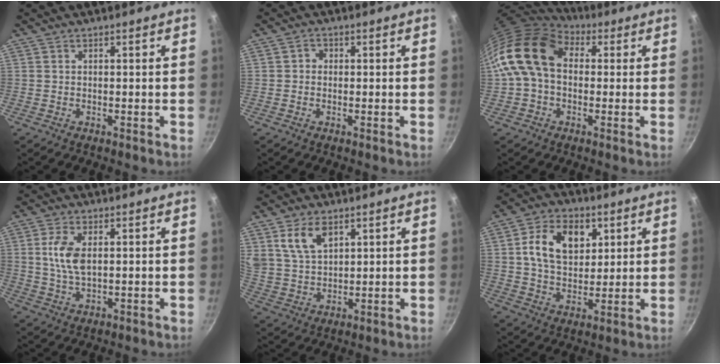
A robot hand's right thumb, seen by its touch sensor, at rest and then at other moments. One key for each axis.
{"total": 1.4, "fx": -0.1, "fy": 1.3, "fz": 0.5, "tx": -0.004, "ty": 0.004, "tz": -0.006}
{"total": 14.5, "fx": 2.2, "fy": 10.3, "fz": 9.9, "tx": -0.162, "ty": 0.018, "tz": 0.021}
{"total": 6.8, "fx": 1.2, "fy": 3.5, "fz": 5.7, "tx": -0.112, "ty": -0.001, "tz": 0.024}
{"total": 8.5, "fx": 4.3, "fy": 5.1, "fz": 5.2, "tx": -0.081, "ty": -0.020, "tz": 0.093}
{"total": 12.4, "fx": 3.8, "fy": 8.5, "fz": 8.1, "tx": -0.113, "ty": -0.006, "tz": 0.059}